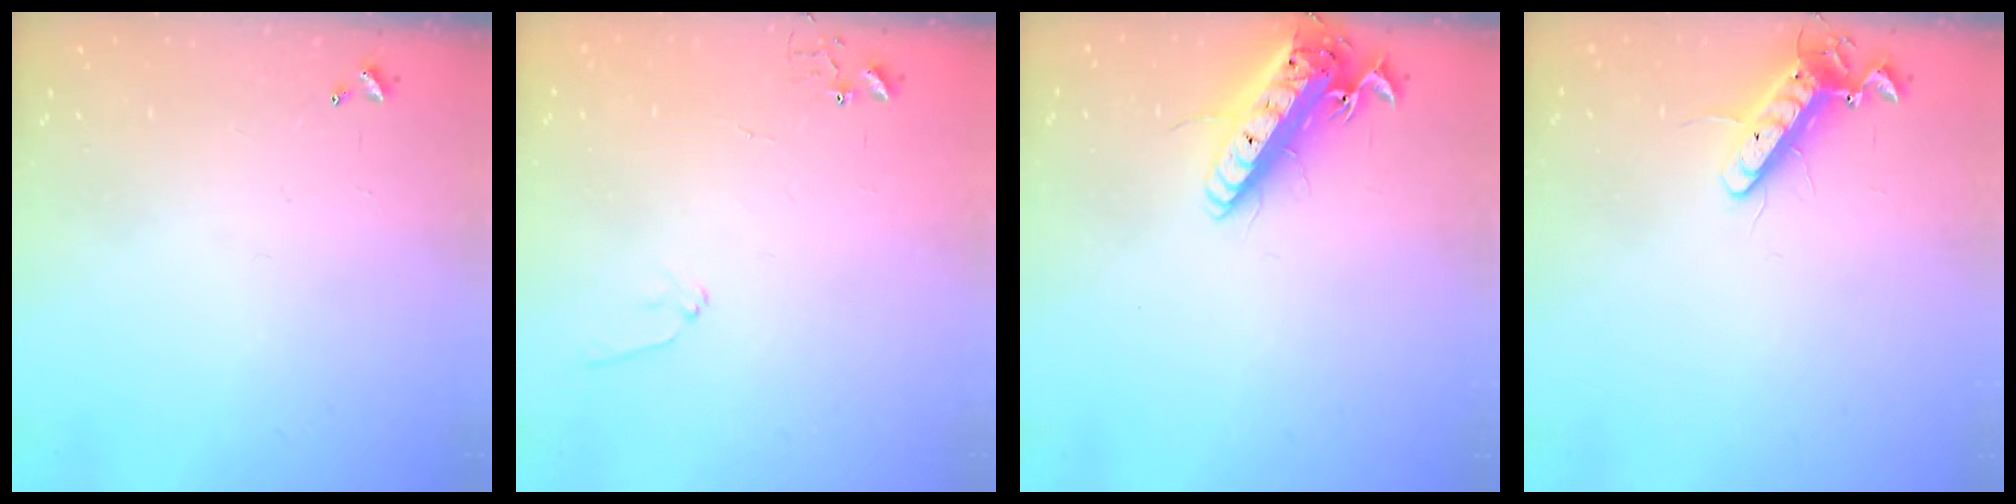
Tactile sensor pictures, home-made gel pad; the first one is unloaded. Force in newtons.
{"total": 6.5, "press": 6.5, "slide": 0.6}
{"total": 16.4, "press": 16.0, "slide": 3.4}
{"total": 11.6, "press": 11.5, "slide": 1.5}